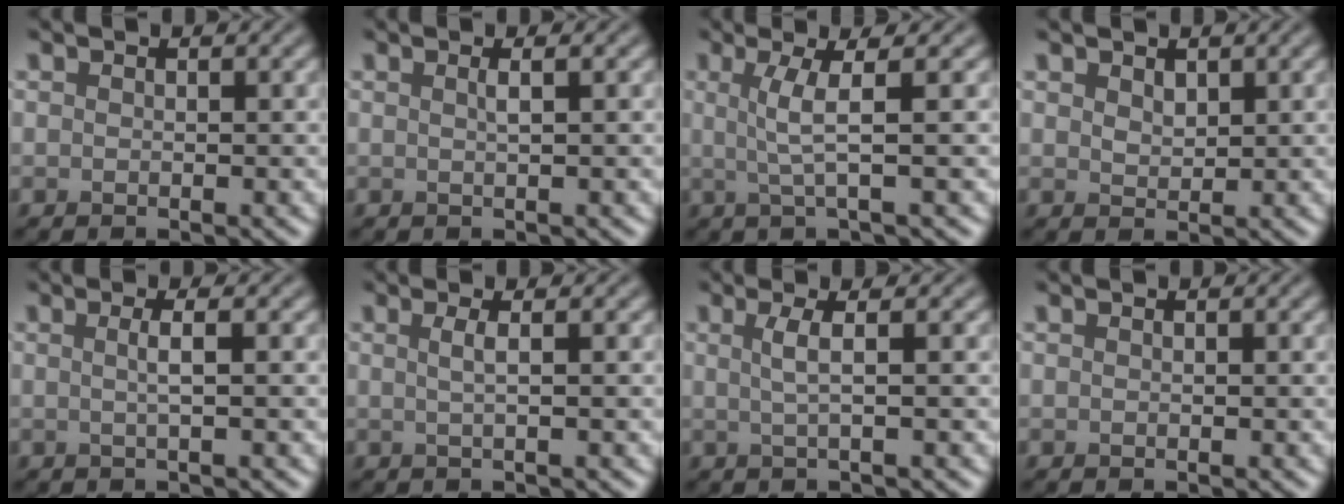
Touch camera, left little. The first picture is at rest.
{"total": 1.3, "force": [0.3, 0.4, 1.1], "torque": [-0.013, 0.003, 0.000]}
{"total": 3.3, "force": [0.5, 0.5, 3.2], "torque": [-0.062, 0.001, 0.011]}
{"total": 1.4, "force": [0.9, 0.8, 0.6], "torque": [-0.013, -0.002, 0.021]}
{"total": 1.9, "force": [0.1, 0.5, 1.8], "torque": [-0.029, 0.004, -0.004]}
{"total": 1.8, "force": [0.3, 0.6, 1.6], "torque": [-0.024, 0.002, -0.003]}
{"total": 2.4, "force": [0.4, 0.6, 2.2], "torque": [-0.040, 0.002, 0.001]}
{"total": 0.0}